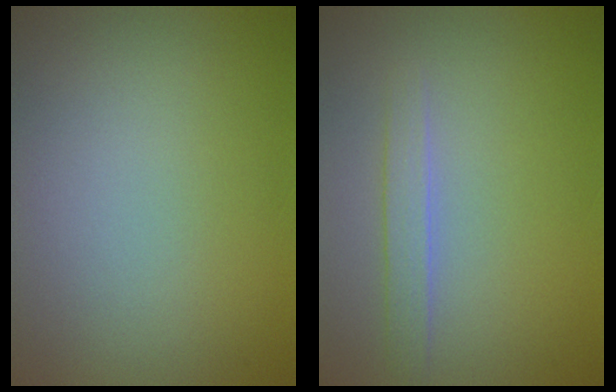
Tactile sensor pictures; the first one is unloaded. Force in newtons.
{"total": 1.5, "press": 1.5, "slide": 0.1}